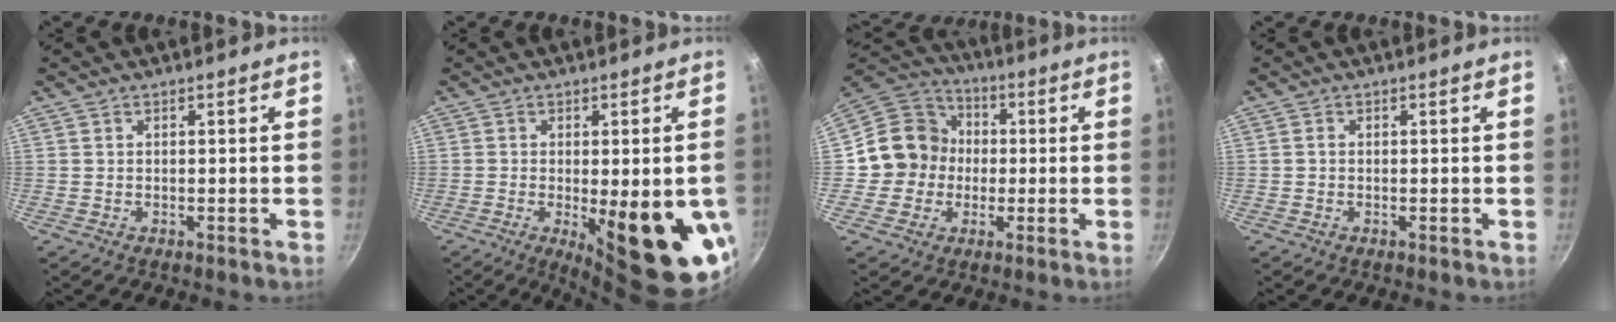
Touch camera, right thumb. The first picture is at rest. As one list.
[{"total": 17.1, "force": [-4.1, 5.2, 15.8], "torque": [-0.182, -0.012, -0.040]}, {"total": 11.9, "force": [-0.6, 11.3, 3.6], "torque": [-0.021, 0.031, -0.031]}, {"total": 0.5, "force": [-0.1, 0.5, 0.3], "torque": [-0.003, 0.003, -0.003]}]